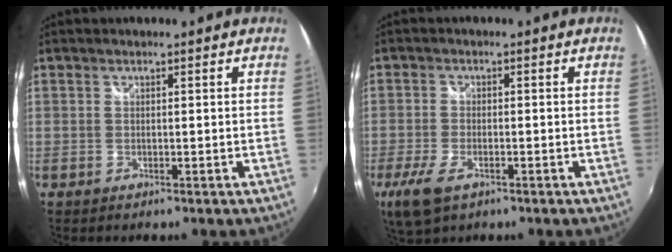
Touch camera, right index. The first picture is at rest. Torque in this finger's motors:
{"motor_torque": [0.46, -0.18, 0.22, 0.03]}